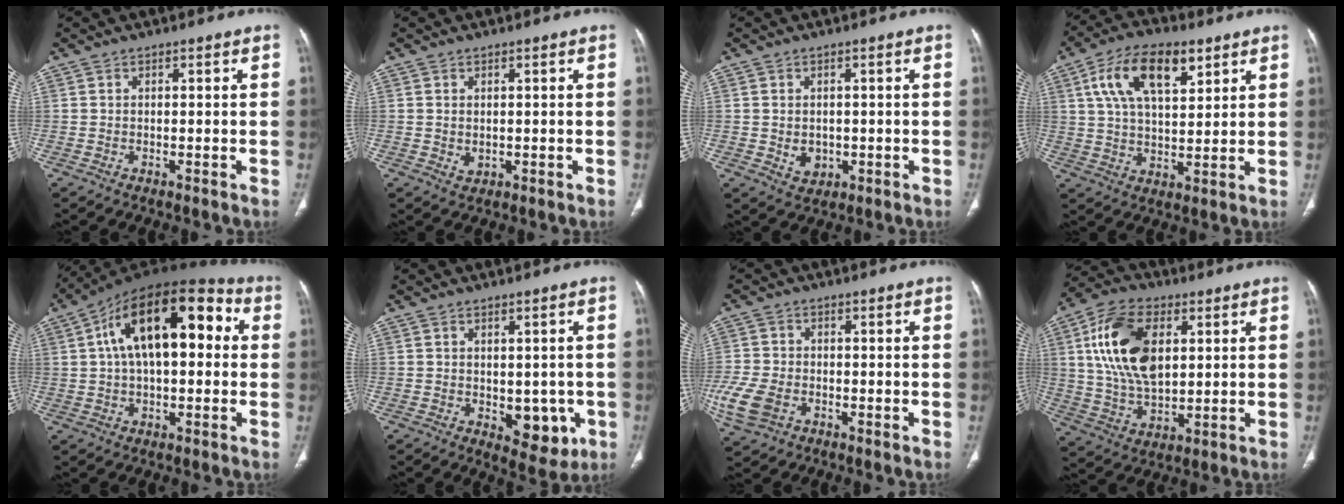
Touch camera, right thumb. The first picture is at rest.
{"total": 1.5, "force": [0.1, 1.2, 1.0], "torque": [-0.016, -0.003, 0.009]}
{"total": 3.6, "force": [-0.4, 2.9, 2.1], "torque": [-0.021, -0.002, 0.007]}
{"total": 14.4, "force": [6.4, 7.1, 10.8], "torque": [-0.176, -0.005, 0.114]}
{"total": 20.5, "force": [4.1, 10.3, 17.2], "torque": [-0.257, 0.041, 0.053]}
{"total": 7.7, "force": [-1.6, 4.7, 5.8], "torque": [-0.036, -0.009, -0.009]}
{"total": 8.8, "force": [-3.1, 6.2, 5.5], "torque": [-0.131, 0.002, -0.057]}
{"total": 17.1, "force": [4.3, 10.1, 13.1], "torque": [-0.233, -0.003, 0.082]}